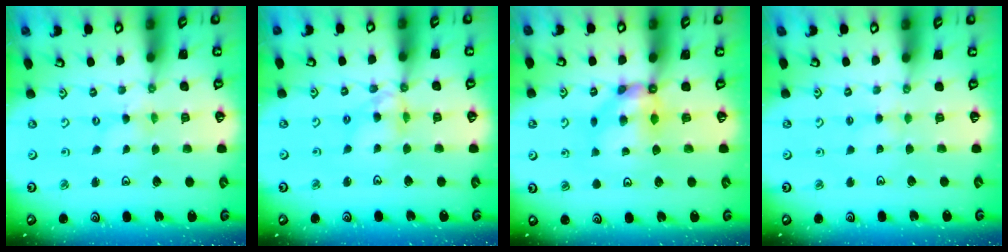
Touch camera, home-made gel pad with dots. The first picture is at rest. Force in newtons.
{"total": 9.8, "press": 9.8, "slide": 0.8}
{"total": 6.6, "press": 6.6, "slide": 0.6}
{"total": 2.8, "press": 2.8, "slide": 0.3}